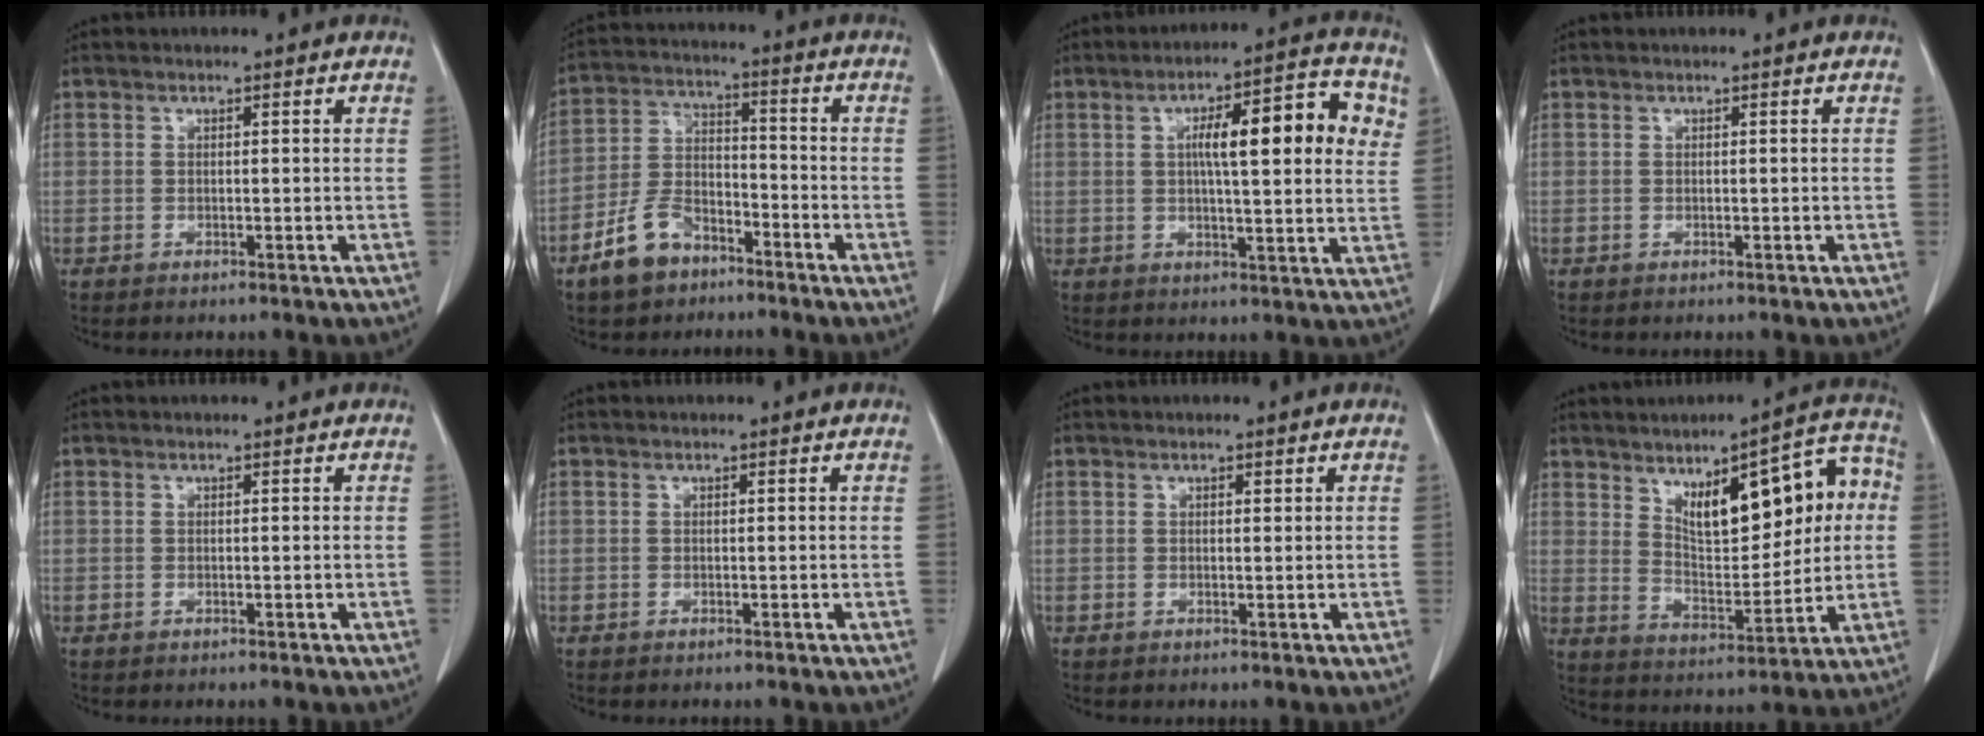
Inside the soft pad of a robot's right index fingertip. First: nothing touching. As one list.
[{"total": 8.9, "force": [-6.0, 4.9, 4.5], "torque": [-0.102, 0.007, -0.111]}, {"total": 13.4, "force": [3.5, 2.8, 12.6], "torque": [-0.175, 0.030, 0.044]}, {"total": 0.0}, {"total": 0.0}, {"total": 0.0}, {"total": 0.5, "force": [0.3, 0.2, 0.3], "torque": [-0.008, -0.002, 0.005]}, {"total": 15.5, "force": [4.5, 5.9, 13.6], "torque": [-0.183, 0.034, 0.077]}]